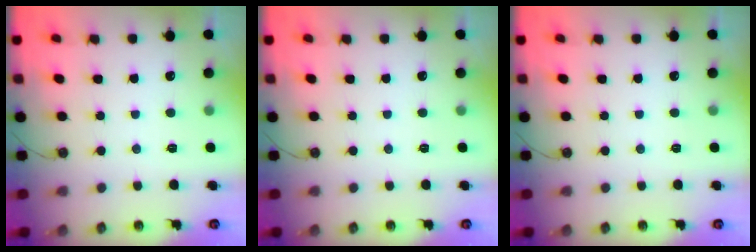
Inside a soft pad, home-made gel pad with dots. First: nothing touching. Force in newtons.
{"total": 0.0}
{"total": 0.0}